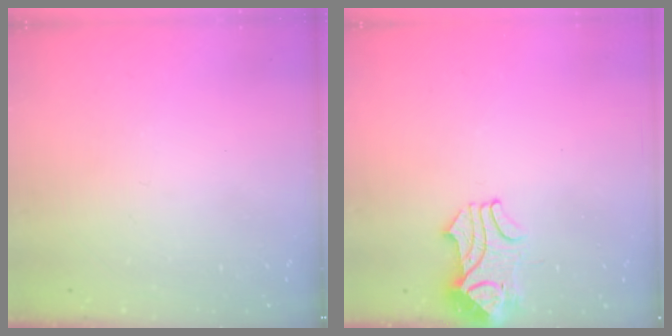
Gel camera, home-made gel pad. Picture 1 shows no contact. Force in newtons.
{"total": 2.2, "press": 2.1, "slide": 0.5}